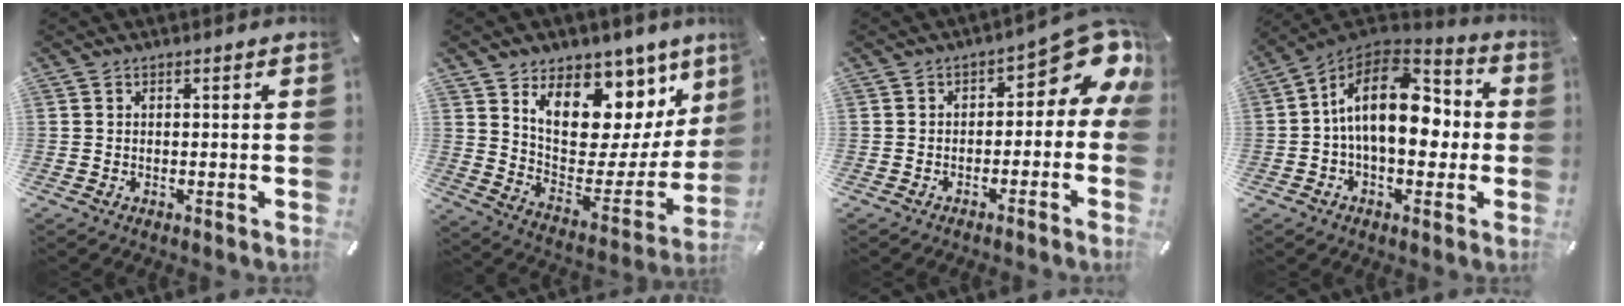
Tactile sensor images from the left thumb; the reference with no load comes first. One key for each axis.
{"total": 14.4, "fx": 8.8, "fy": 9.3, "fz": 6.7, "tx": -0.087, "ty": -0.090, "tz": 0.153}
{"total": 10.6, "fx": 4.1, "fy": 5.6, "fz": 8.0, "tx": -0.081, "ty": -0.046, "tz": 0.065}
{"total": 18.3, "fx": 0.8, "fy": 11.3, "fz": 14.4, "tx": -0.250, "ty": 0.007, "tz": 0.008}